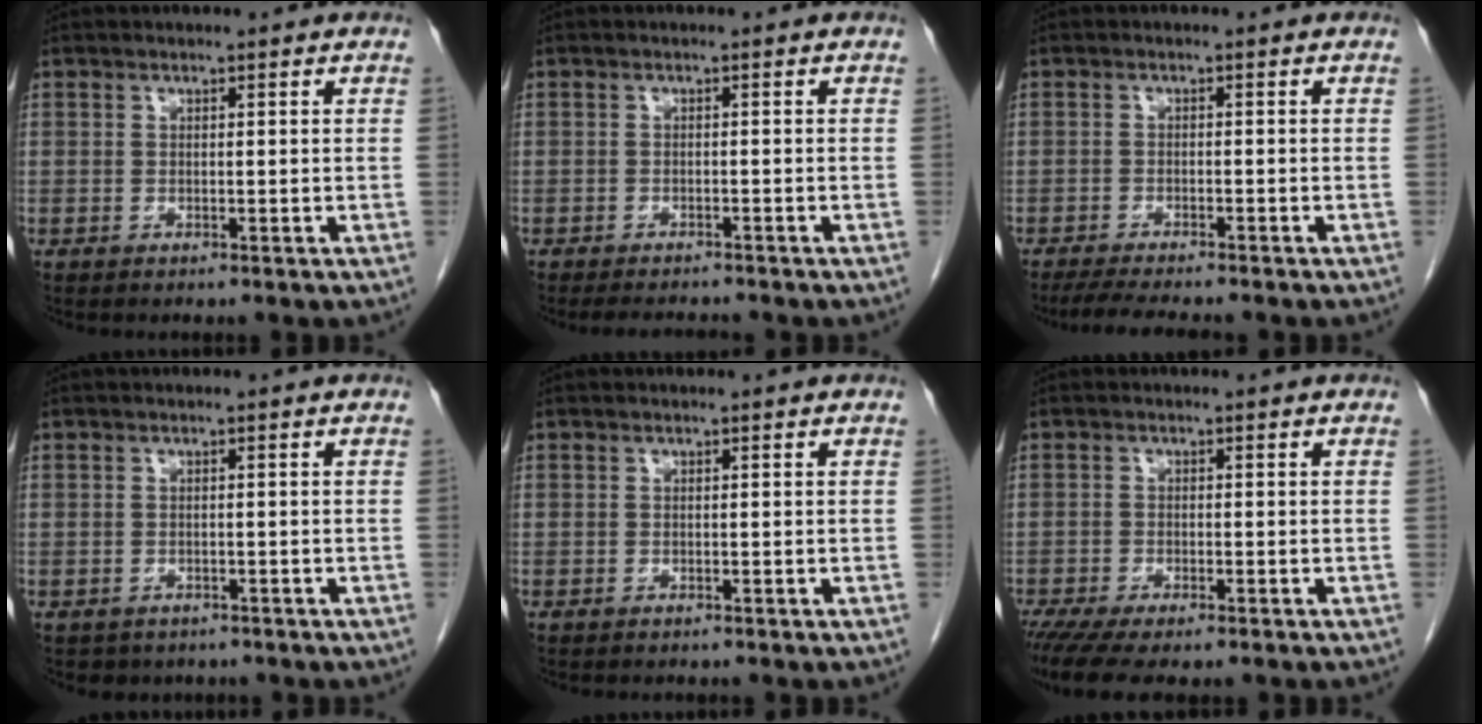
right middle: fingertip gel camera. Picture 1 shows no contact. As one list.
[{"total": 4.1, "force": [-3.8, 0.7, 1.2], "torque": [-0.014, -0.009, -0.056]}, {"total": 7.2, "force": [-6.2, 0.7, 3.5], "torque": [-0.052, -0.016, -0.098]}, {"total": 3.3, "force": [-2.6, 2.0, 0.3], "torque": [-0.009, 0.005, -0.033]}, {"total": 1.0, "force": [-0.9, 0.2, 0.4], "torque": [-0.012, -0.003, -0.012]}, {"total": 8.5, "force": [-6.7, 1.7, 4.8], "torque": [-0.069, -0.015, -0.105]}]